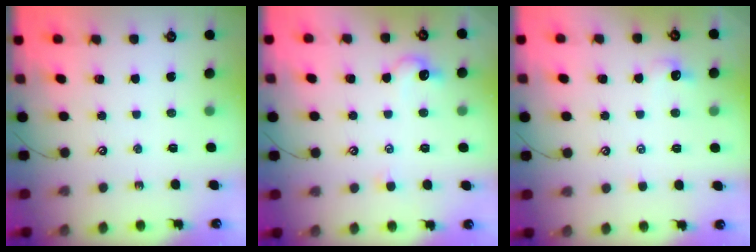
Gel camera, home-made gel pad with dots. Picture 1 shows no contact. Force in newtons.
{"total": 3.0, "press": 2.9, "slide": 0.6}
{"total": 1.0, "press": 0.9, "slide": 0.4}